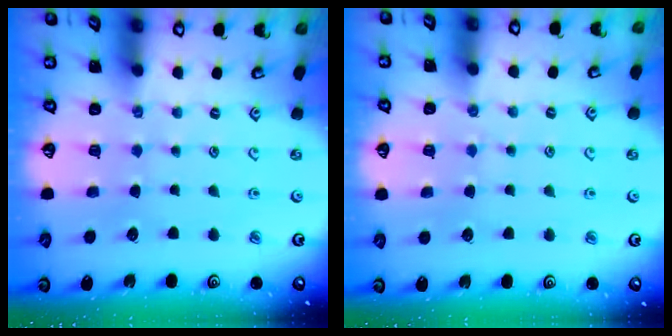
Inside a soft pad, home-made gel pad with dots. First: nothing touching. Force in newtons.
{"total": 3.7, "press": 3.7, "slide": 0.5}